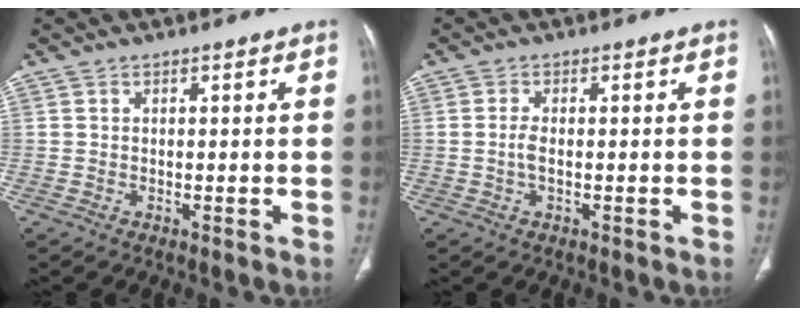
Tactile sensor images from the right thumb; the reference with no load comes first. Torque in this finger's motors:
{"motor_torque": [-0.11, 0.16, 0.31, 0.30, -0.01]}